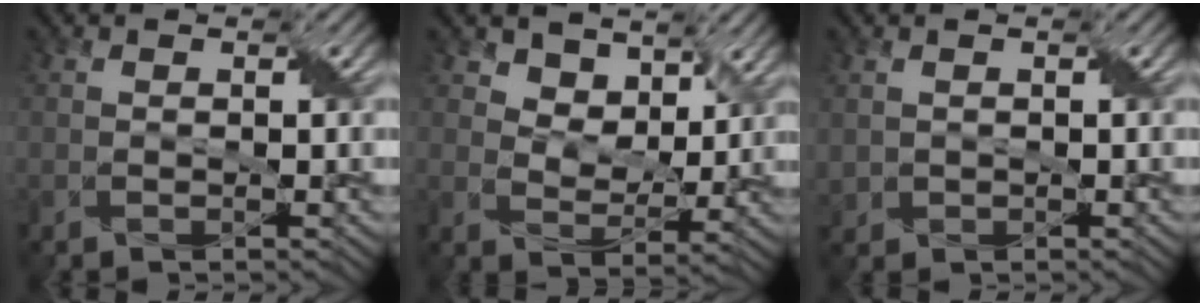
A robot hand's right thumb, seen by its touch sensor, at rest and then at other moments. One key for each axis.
{"total": 5.5, "fx": 3.8, "fy": 3.4, "fz": 2.1, "tx": -0.055, "ty": -0.017, "tz": 0.066}
{"total": 1.3, "fx": 0.4, "fy": 1.2, "fz": 0.3, "tx": -0.016, "ty": -0.002, "tz": 0.011}